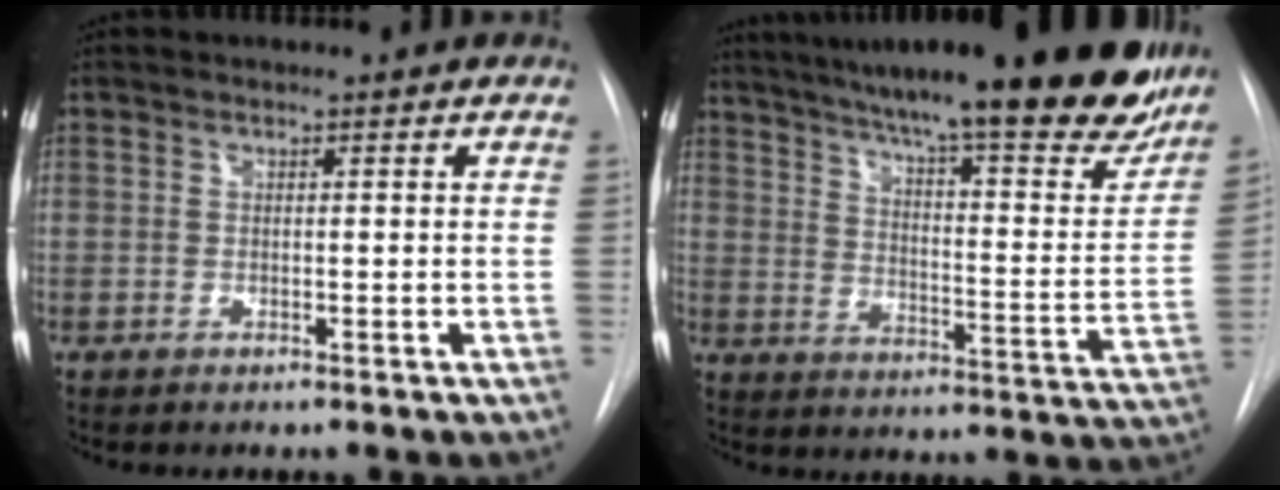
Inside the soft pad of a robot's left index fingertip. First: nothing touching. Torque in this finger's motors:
{"motor_torque": [0.90, -0.69, 0.52, 0.21]}